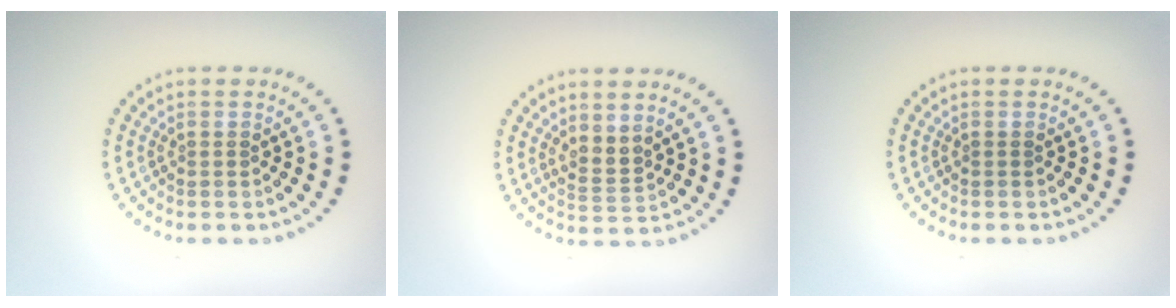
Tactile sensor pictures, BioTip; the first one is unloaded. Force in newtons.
{"total": 2.0, "press": 1.5, "slide": 1.4}
{"total": 0.0}